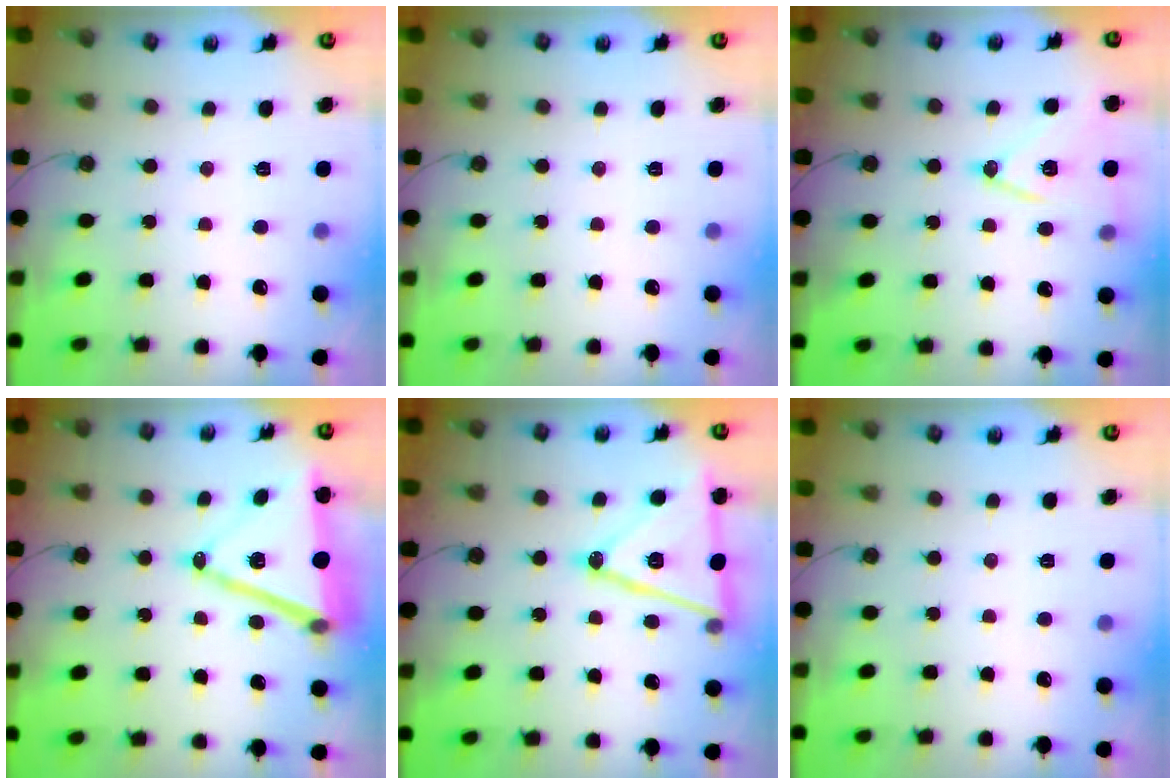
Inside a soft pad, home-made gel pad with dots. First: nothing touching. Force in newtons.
{"total": 0.0}
{"total": 13.8, "press": 13.3, "slide": 3.4}
{"total": 15.8, "press": 15.3, "slide": 3.9}
{"total": 18.6, "press": 18.3, "slide": 3.3}
{"total": 0.0}